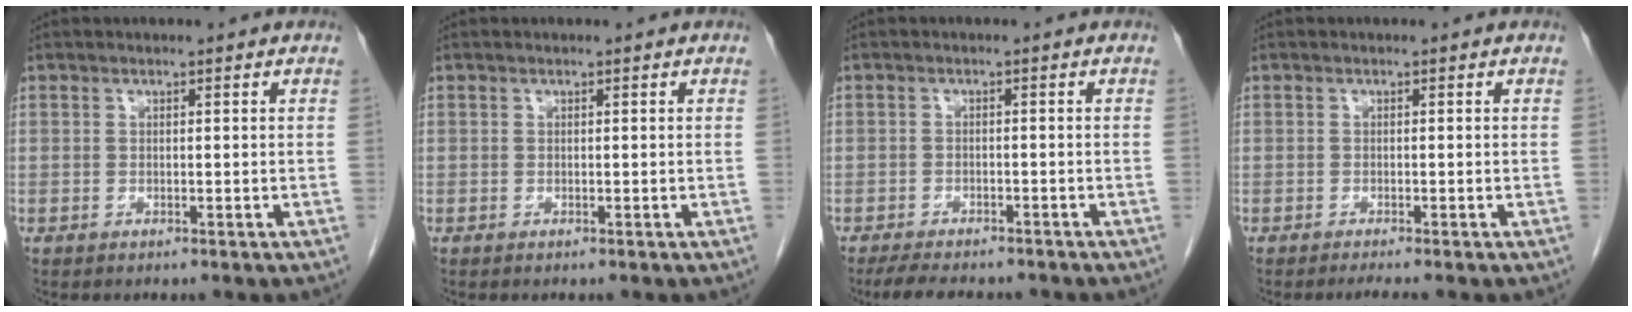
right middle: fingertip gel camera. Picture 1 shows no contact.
{"total": 0.0}
{"total": 7.6, "force": [-6.5, 2.2, 3.3], "torque": [-0.053, -0.011, -0.095]}
{"total": 1.7, "force": [-1.4, -0.4, 0.9], "torque": [-0.020, -0.006, -0.023]}